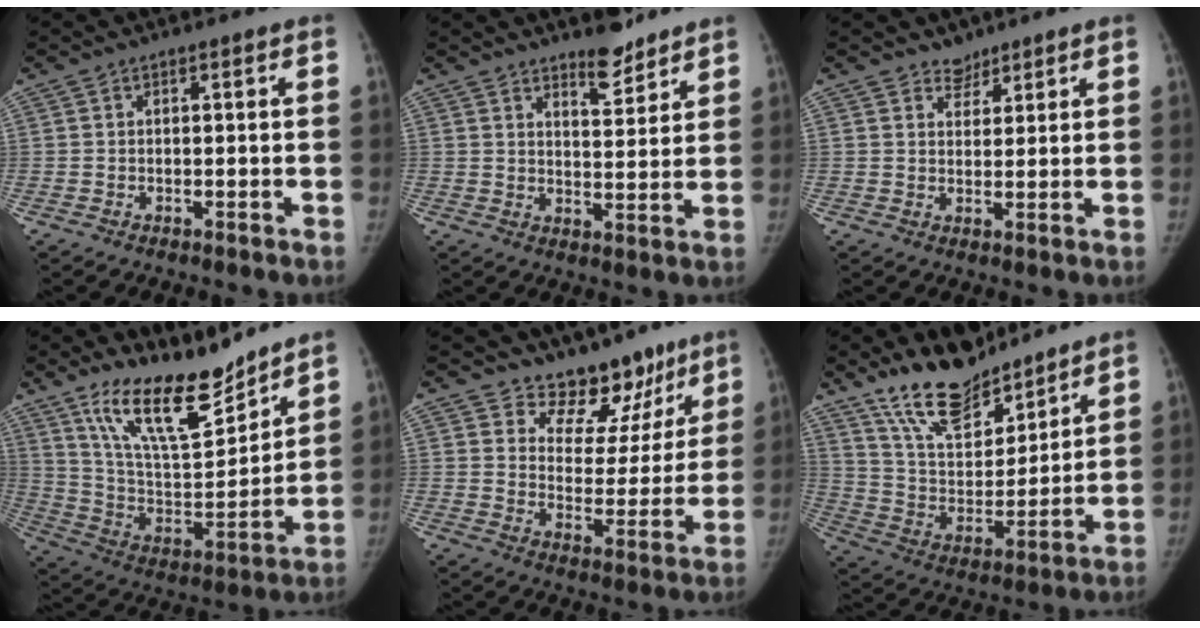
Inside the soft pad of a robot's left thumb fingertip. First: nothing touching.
{"total": 6.5, "force": [5.3, 2.2, 3.0], "torque": [-0.027, -0.044, 0.083]}
{"total": 2.9, "force": [2.4, 1.7, 0.1], "torque": [0.020, -0.017, 0.033]}
{"total": 18.2, "force": [14.2, 5.6, 10.0], "torque": [-0.132, -0.092, 0.260]}
{"total": 13.0, "force": [10.3, 7.3, 3.1], "torque": [0.019, -0.076, 0.141]}
{"total": 17.3, "force": [13.6, 7.0, 8.1], "torque": [-0.096, -0.080, 0.248]}